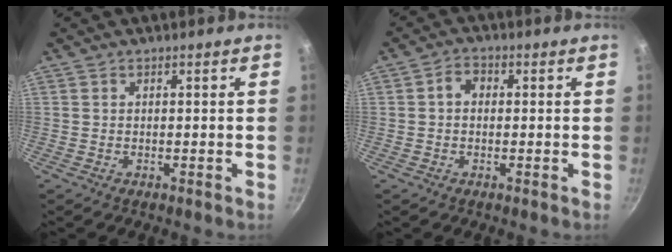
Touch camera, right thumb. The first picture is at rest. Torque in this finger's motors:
{"motor_torque": [-0.13, 1.02, 0.49, -0.34, 0.00]}